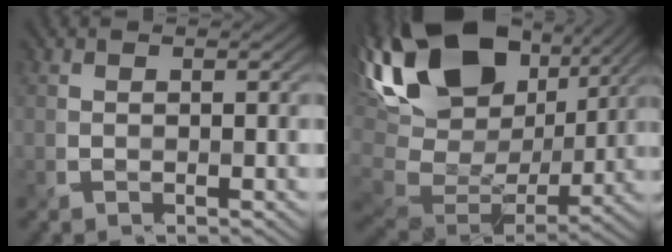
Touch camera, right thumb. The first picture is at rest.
{"total": 20.1, "force": [8.8, 10.6, 14.7], "torque": [-0.322, 0.030, 0.158]}